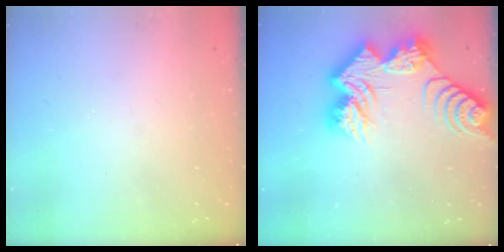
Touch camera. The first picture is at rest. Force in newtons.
{"total": 19.6, "press": 19.6, "slide": 1.4}